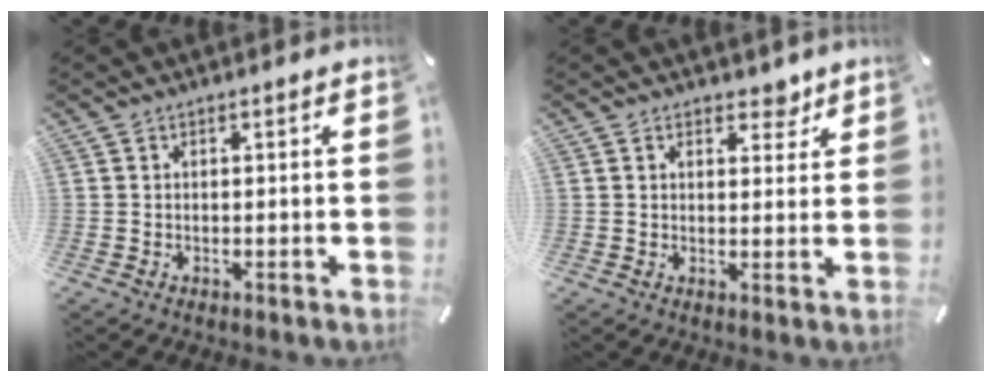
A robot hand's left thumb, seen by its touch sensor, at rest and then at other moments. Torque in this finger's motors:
{"motor_torque": [0.51, -0.11, 0.04, 0.05, -0.02]}